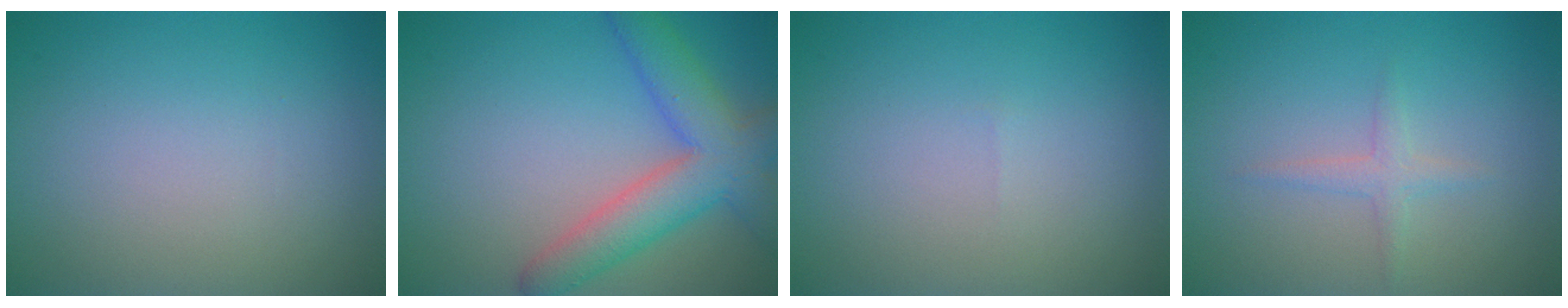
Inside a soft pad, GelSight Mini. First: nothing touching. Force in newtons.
{"total": 6.4, "press": 6.4, "slide": 0.3}
{"total": 0.0}
{"total": 1.4, "press": 1.4, "slide": 0.0}